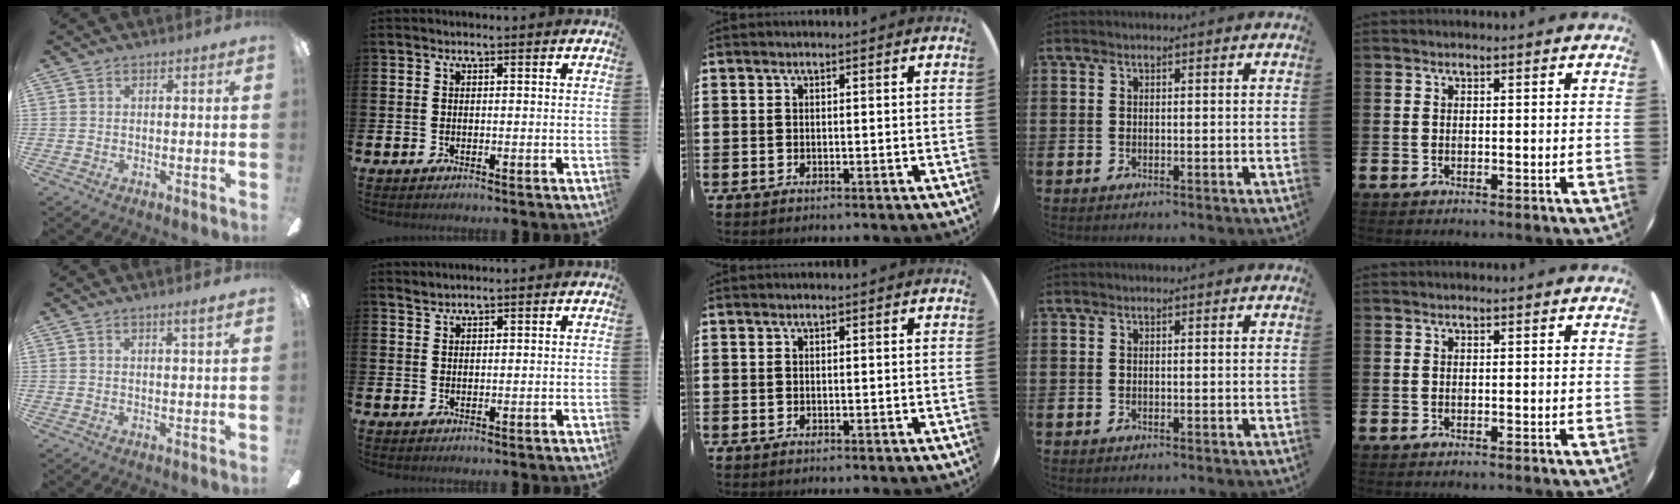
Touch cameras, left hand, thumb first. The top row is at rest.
{"thumb": {"total": 2.3, "force": [1.4, -0.1, 1.7], "torque": [-0.029, -0.004, 0.022]}, "index": {"total": 1.3, "force": [1.3, 0.2, -0.1], "torque": [0.003, 0.000, 0.025]}}